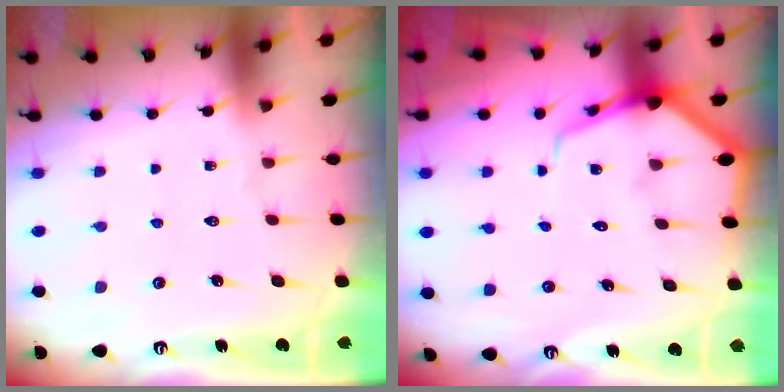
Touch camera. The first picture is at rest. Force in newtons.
{"total": 6.9, "press": 6.8, "slide": 0.7}